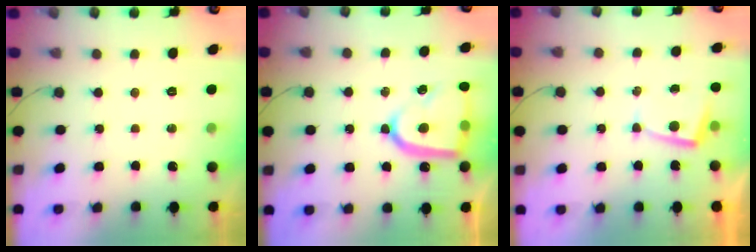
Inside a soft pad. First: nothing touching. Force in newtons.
{"total": 16.3, "press": 16.2, "slide": 1.7}
{"total": 2.8, "press": 2.8, "slide": 0.5}